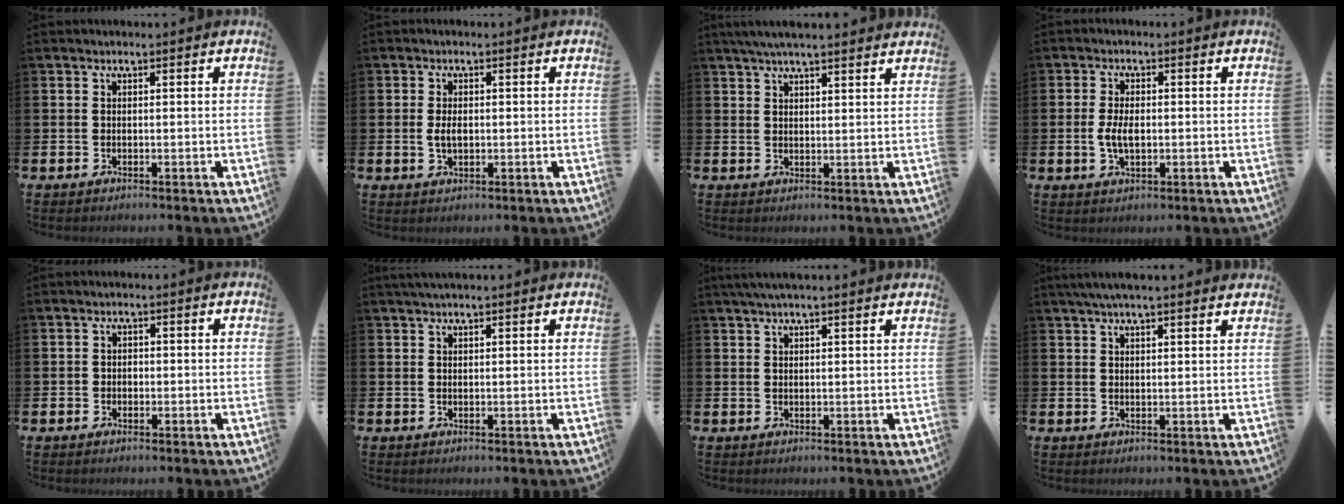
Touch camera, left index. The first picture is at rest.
{"total": 2.2, "force": [-0.1, 1.2, 1.9], "torque": [-0.032, 0.003, -0.004]}
{"total": 4.3, "force": [4.0, 0.2, 1.6], "torque": [-0.036, -0.009, 0.073]}
{"total": 3.5, "force": [-0.2, 1.8, 3.0], "torque": [-0.052, -0.003, -0.010]}
{"total": 1.0, "force": [-0.3, 1.0, 0.3], "torque": [0.006, 0.000, -0.011]}
{"total": 1.7, "force": [1.5, 0.1, 0.8], "torque": [-0.012, 0.002, 0.026]}
{"total": 2.6, "force": [2.3, 0.0, 1.3], "torque": [-0.024, -0.002, 0.041]}
{"total": 3.9, "force": [3.5, 0.2, 1.7], "torque": [-0.037, -0.005, 0.063]}